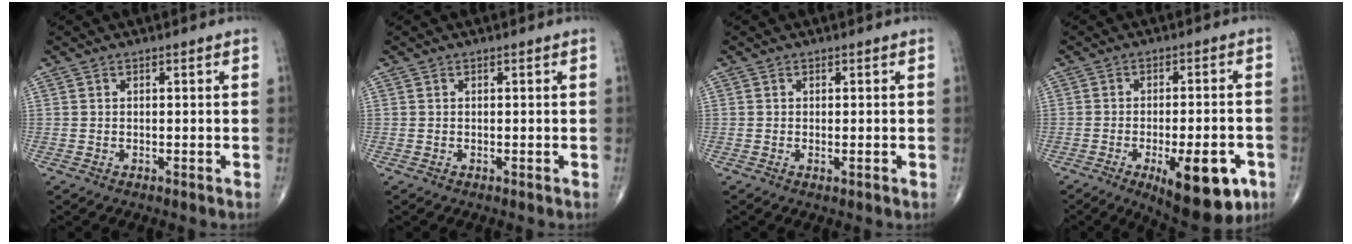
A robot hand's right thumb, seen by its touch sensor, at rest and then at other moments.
{"total": 0.0}
{"total": 1.0, "force": [-0.2, 0.2, 0.9], "torque": [-0.012, -0.002, -0.003]}
{"total": 15.2, "force": [-6.6, 5.5, 12.6], "torque": [-0.136, 0.017, -0.079]}